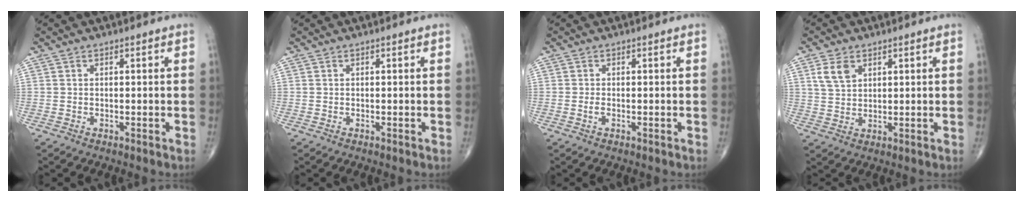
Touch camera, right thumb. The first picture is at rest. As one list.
[{"total": 0.0}, {"total": 0.9, "force": [-0.3, 0.4, 0.8], "torque": [-0.016, -0.001, -0.006]}, {"total": 4.6, "force": [2.3, 3.0, 2.8], "torque": [-0.046, -0.005, 0.049]}]